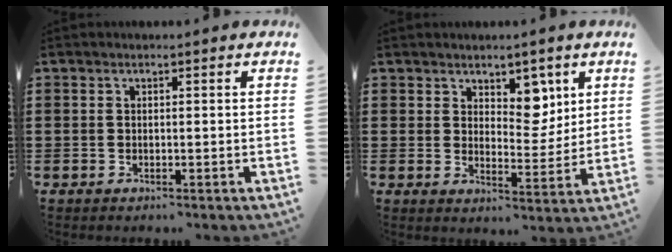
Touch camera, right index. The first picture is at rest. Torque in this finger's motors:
{"motor_torque": [-0.02, 0.31, 0.24, 0.01]}